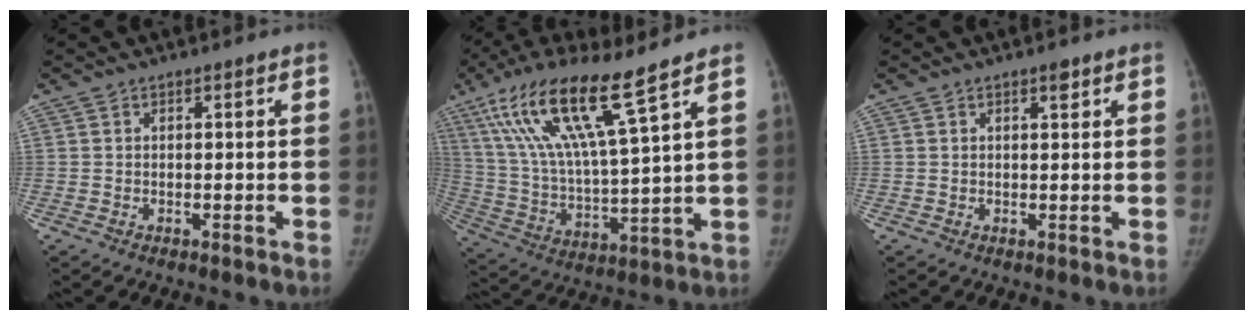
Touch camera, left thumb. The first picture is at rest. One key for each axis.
{"total": 18.8, "fx": 11.2, "fy": 2.1, "fz": 14.9, "tx": -0.290, "ty": -0.040, "tz": 0.214}
{"total": 1.5, "fx": 1.0, "fy": 0.5, "fz": 1.0, "tx": -0.010, "ty": -0.004, "tz": 0.013}